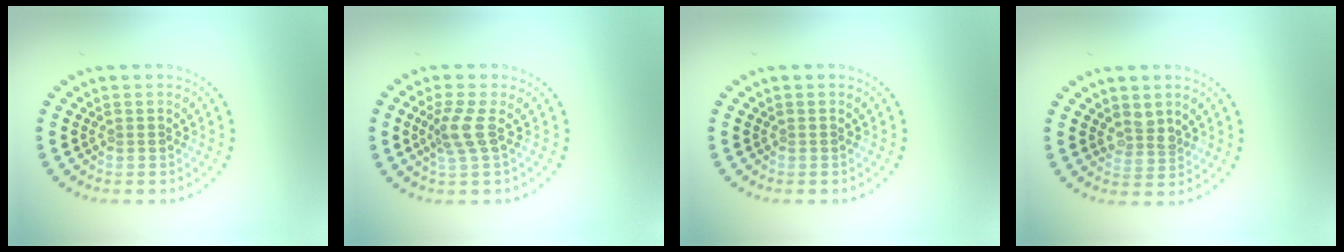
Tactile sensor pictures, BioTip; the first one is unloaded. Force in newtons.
{"total": 2.4, "press": 1.8, "slide": 1.6}
{"total": 0.0}
{"total": 1.7, "press": 1.5, "slide": 0.8}